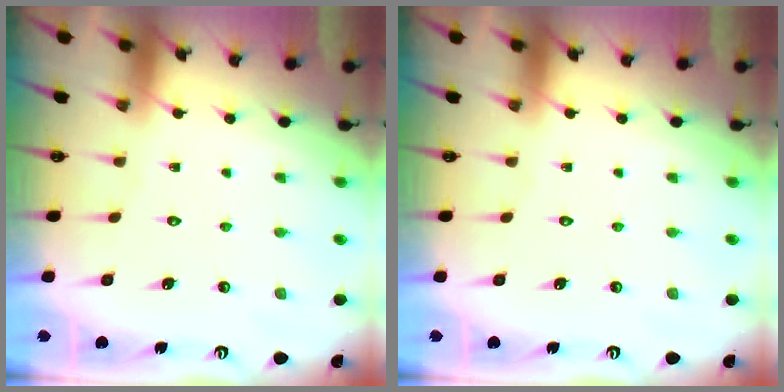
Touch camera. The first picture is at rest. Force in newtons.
{"total": 0.0}